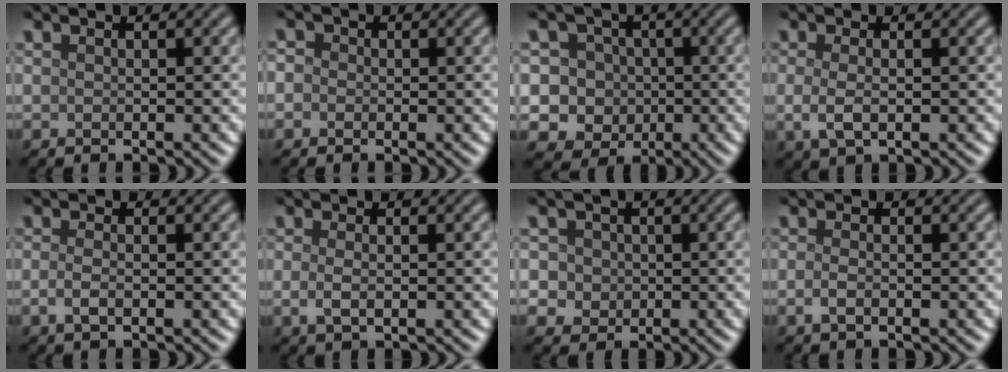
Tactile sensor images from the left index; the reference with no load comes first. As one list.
[{"total": 1.3, "force": [0.0, 1.2, 0.5], "torque": [-0.004, 0.000, -0.016]}, {"total": 7.1, "force": [-0.6, 6.7, 2.3], "torque": [-0.025, 0.029, -0.045]}, {"total": 2.3, "force": [-0.2, 0.9, 2.1], "torque": [-0.047, -0.007, -0.006]}, {"total": 1.5, "force": [-0.4, 0.6, 1.3], "torque": [-0.029, -0.004, -0.011]}, {"total": 1.6, "force": [-0.1, 0.6, 1.5], "torque": [-0.033, -0.003, -0.002]}, {"total": 4.7, "force": [1.3, 4.1, 1.9], "torque": [-0.025, 0.025, 0.004]}, {"total": 1.2, "force": [-0.4, 0.5, 1.0], "torque": [-0.025, -0.003, -0.010]}]